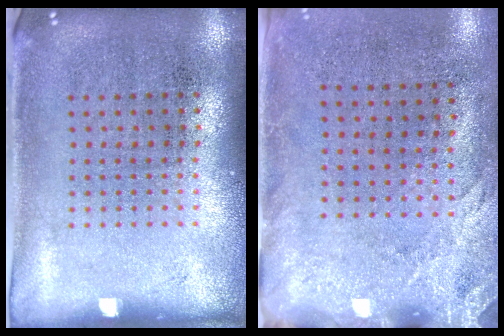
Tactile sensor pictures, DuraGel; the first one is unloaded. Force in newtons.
{"total": 2.7, "press": 2.1, "slide": 1.6}